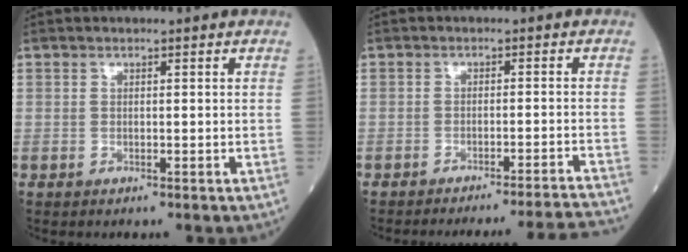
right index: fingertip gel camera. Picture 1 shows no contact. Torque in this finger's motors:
{"motor_torque": [0.00, -0.19, 0.05, 0.05]}